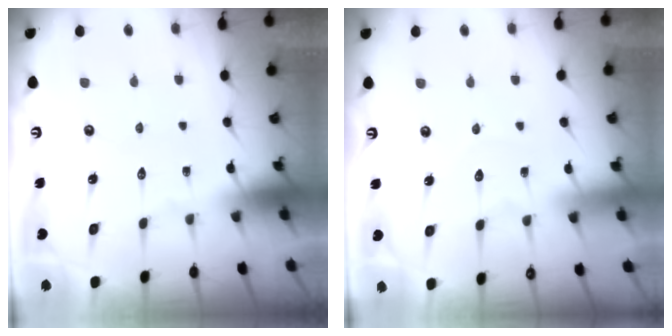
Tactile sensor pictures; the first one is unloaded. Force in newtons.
{"total": 3.9, "press": 3.9, "slide": 0.3}